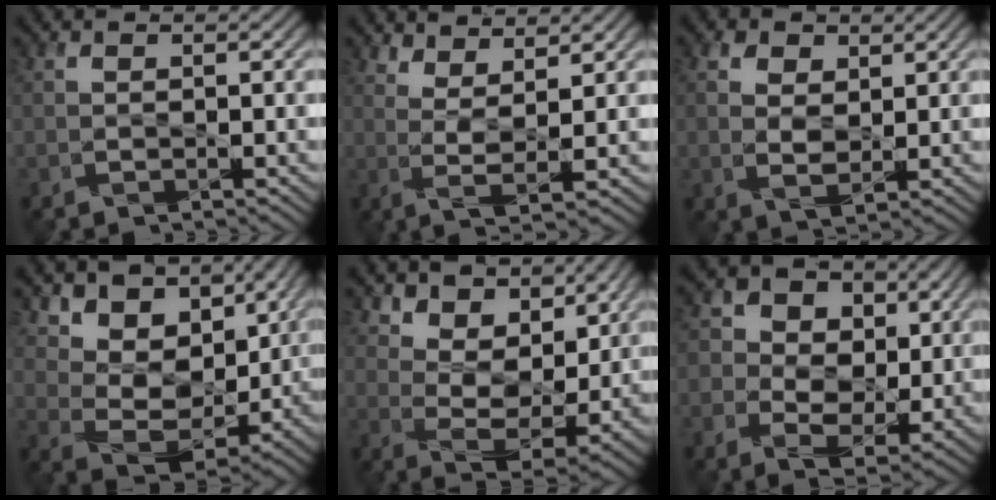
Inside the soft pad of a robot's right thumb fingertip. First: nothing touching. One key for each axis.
{"total": 4.9, "fx": 3.5, "fy": 0.3, "fz": 3.5, "tx": -0.069, "ty": -0.013, "tz": 0.073}
{"total": 3.5, "fx": 1.5, "fy": 2.0, "fz": 2.4, "tx": -0.052, "ty": -0.004, "tz": 0.025}
{"total": 8.5, "fx": 3.8, "fy": 5.8, "fz": 4.9, "tx": -0.100, "ty": -0.011, "tz": 0.058}
{"total": 8.3, "fx": 5.7, "fy": 4.0, "fz": 4.5, "tx": -0.095, "ty": -0.007, "tz": 0.090}
{"total": 7.4, "fx": 0.2, "fy": 6.0, "fz": 4.3, "tx": -0.087, "ty": -0.004, "tz": -0.006}